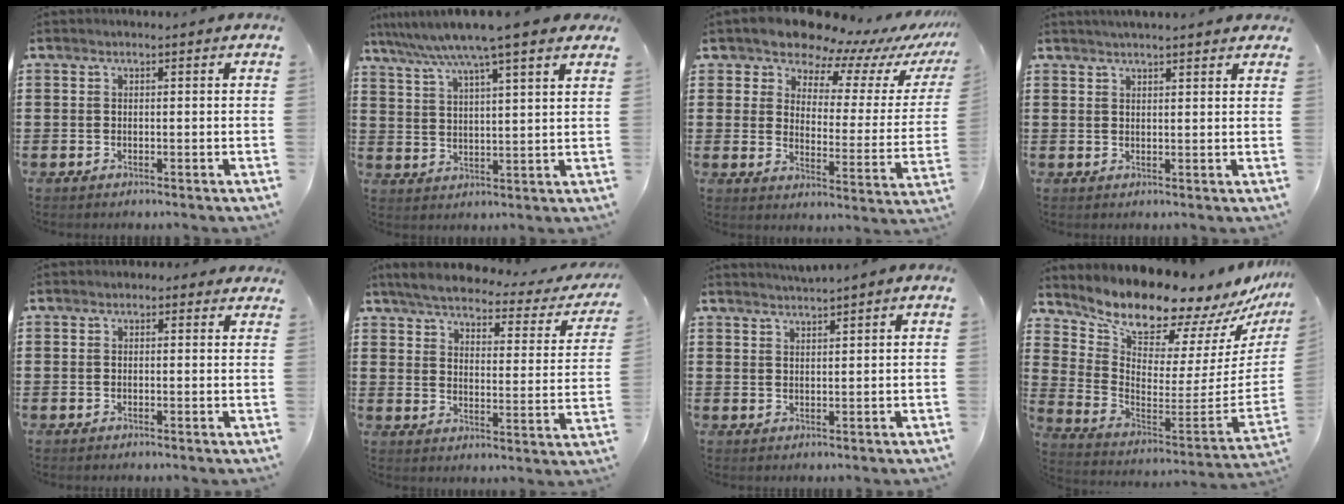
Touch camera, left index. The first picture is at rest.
{"total": 7.6, "force": [6.3, -0.4, 4.3], "torque": [-0.103, -0.028, 0.106]}
{"total": 9.8, "force": [8.8, 3.3, 2.8], "torque": [-0.066, -0.063, 0.147]}
{"total": 2.0, "force": [1.9, 0.1, 0.6], "torque": [-0.016, 0.003, 0.035]}
{"total": 0.7, "force": [-0.2, 0.6, 0.4], "torque": [-0.009, 0.004, -0.005]}
{"total": 4.9, "force": [4.5, 0.6, 2.0], "torque": [-0.064, -0.026, 0.074]}
{"total": 1.1, "force": [1.0, -0.3, 0.4], "torque": [-0.007, 0.000, 0.020]}
{"total": 11.3, "force": [10.8, 1.3, 2.9], "torque": [-0.083, -0.104, 0.182]}